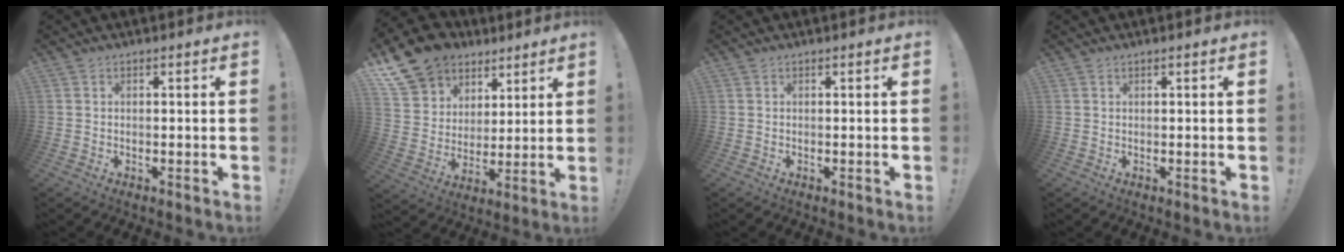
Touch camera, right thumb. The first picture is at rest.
{"total": 15.1, "force": [9.6, 10.8, 4.5], "torque": [-0.075, -0.064, 0.193]}
{"total": 0.0}
{"total": 0.0}